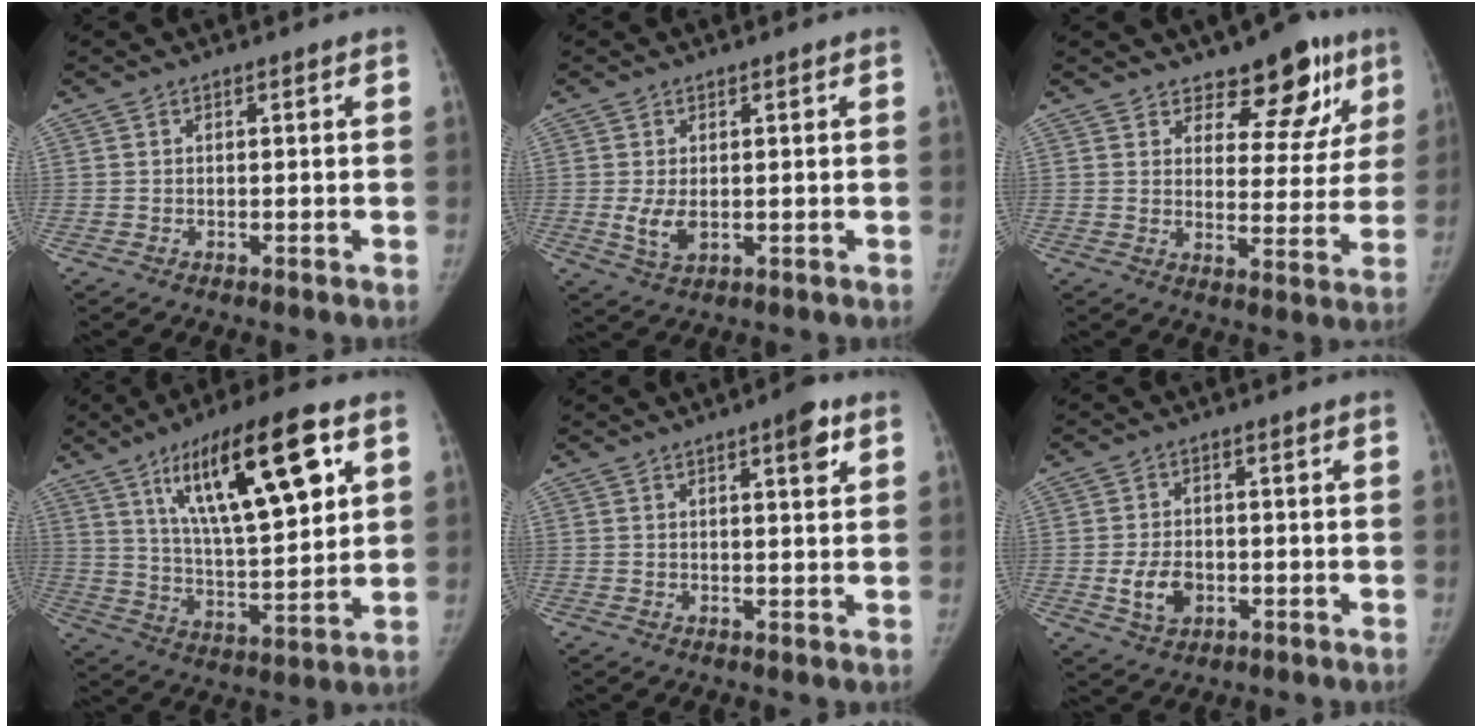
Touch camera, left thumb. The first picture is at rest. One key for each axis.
{"total": 3.9, "fx": -0.3, "fy": 2.3, "fz": 3.2, "tx": -0.068, "ty": -0.010, "tz": -0.002}
{"total": 11.0, "fx": 7.6, "fy": 6.2, "fz": 5.0, "tx": -0.008, "ty": -0.045, "tz": 0.096}
{"total": 21.1, "fx": 9.1, "fy": 6.0, "fz": 18.0, "tx": -0.269, "ty": -0.032, "tz": 0.156}
{"total": 4.1, "fx": 2.2, "fy": 1.0, "fz": 3.4, "tx": -0.041, "ty": -0.009, "tz": 0.027}
{"total": 5.9, "fx": -1.5, "fy": 4.2, "fz": 3.8, "tx": -0.058, "ty": 0.005, "tz": -0.022}